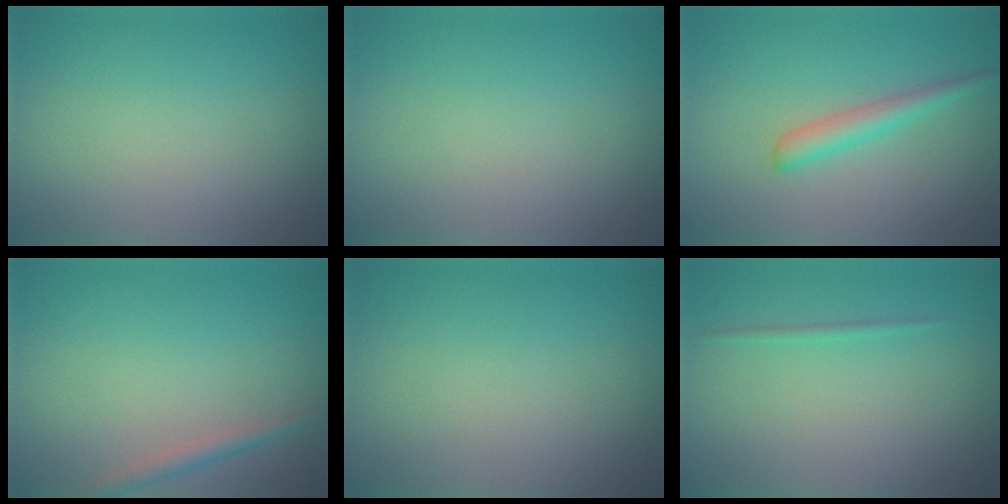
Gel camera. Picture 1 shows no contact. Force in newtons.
{"total": 0.0}
{"total": 2.2, "press": 2.2, "slide": 0.0}
{"total": 1.5, "press": 1.5, "slide": 0.0}
{"total": 0.0}
{"total": 0.6, "press": 0.6, "slide": 0.1}